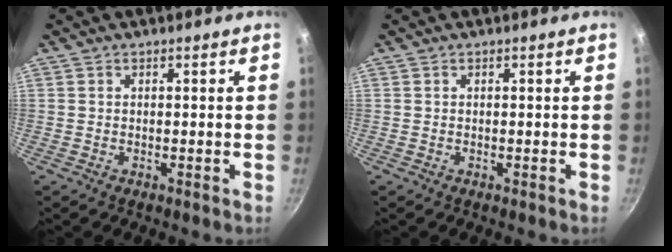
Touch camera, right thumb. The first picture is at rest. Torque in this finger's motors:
{"motor_torque": [0.00, 0.00, -0.13, 0.03, 0.00]}